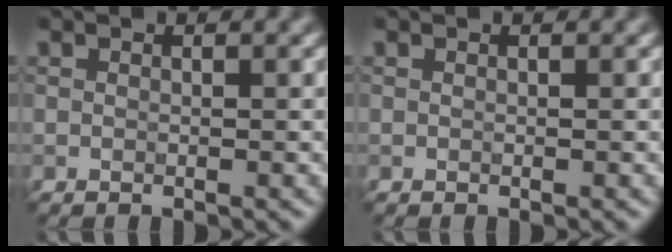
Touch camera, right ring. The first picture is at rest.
{"total": 0.0}